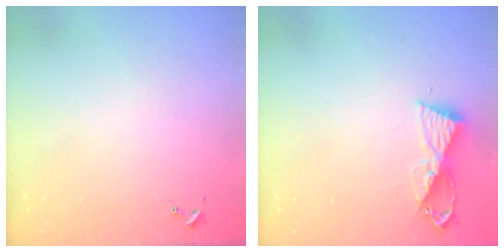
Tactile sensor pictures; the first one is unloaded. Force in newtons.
{"total": 8.6, "press": 8.5, "slide": 0.9}